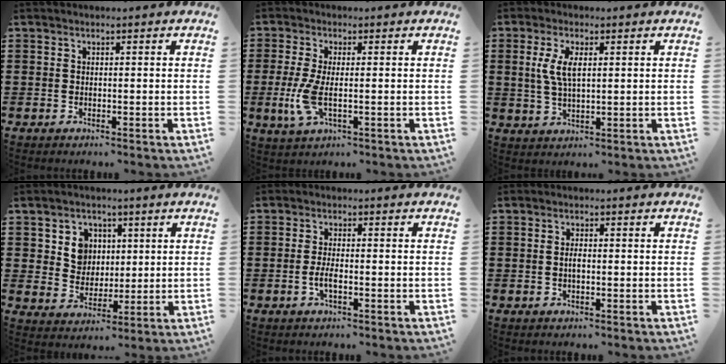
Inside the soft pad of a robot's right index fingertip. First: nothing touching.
{"total": 5.4, "force": [-1.0, 1.8, 5.0], "torque": [-0.124, -0.014, -0.024]}
{"total": 5.0, "force": [1.2, 2.0, 4.4], "torque": [-0.100, 0.005, 0.017]}
{"total": 5.8, "force": [1.7, 5.3, 1.8], "torque": [-0.055, 0.014, 0.029]}
{"total": 2.5, "force": [-0.9, 0.6, 2.3], "torque": [-0.049, -0.002, -0.018]}
{"total": 1.5, "force": [-0.2, 0.5, 1.4], "torque": [-0.027, 0.000, -0.004]}